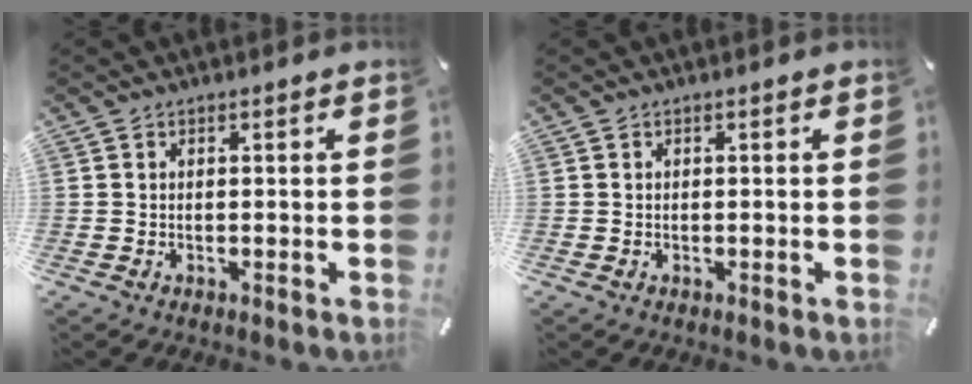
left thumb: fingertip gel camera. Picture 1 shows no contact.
{"total": 0.0}